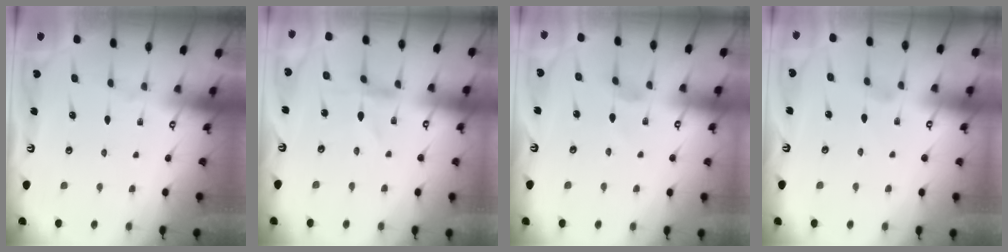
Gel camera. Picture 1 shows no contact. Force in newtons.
{"total": 0.6, "press": 0.5, "slide": 0.2}
{"total": 0.0}
{"total": 0.0}